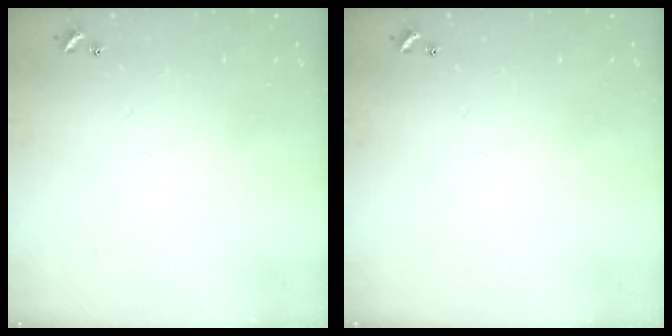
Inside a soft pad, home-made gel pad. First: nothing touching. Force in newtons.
{"total": 0.0}